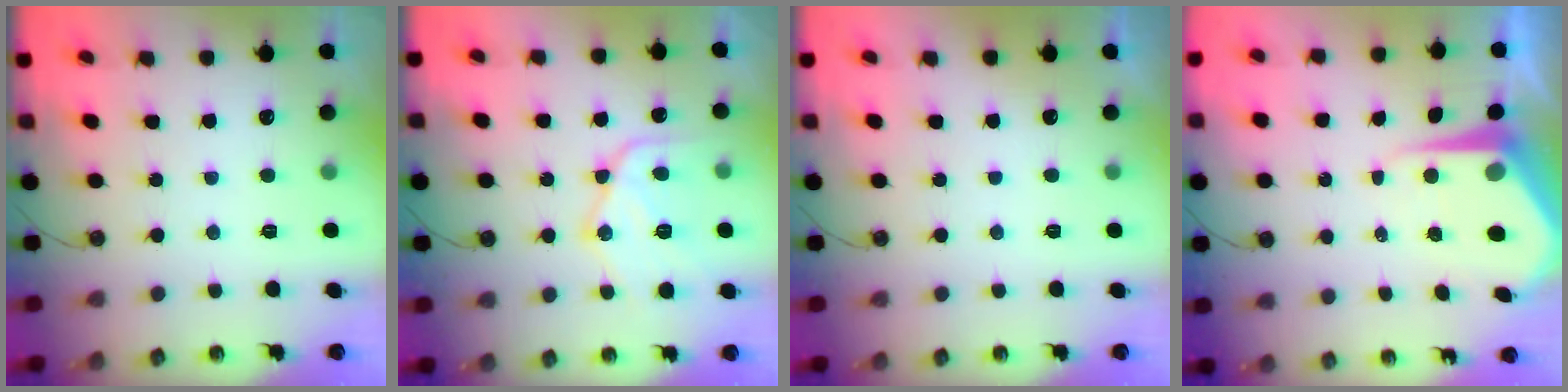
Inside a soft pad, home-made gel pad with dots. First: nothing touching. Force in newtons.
{"total": 16.0, "press": 16.0, "slide": 1.6}
{"total": 0.0}
{"total": 8.3, "press": 8.3, "slide": 0.8}